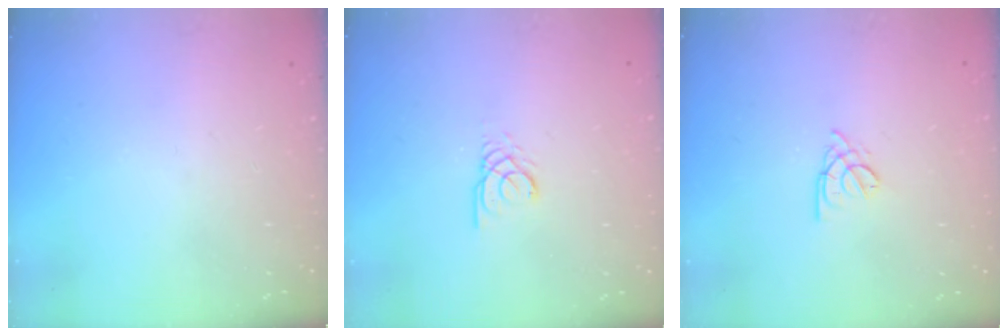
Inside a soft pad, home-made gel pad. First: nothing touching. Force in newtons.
{"total": 2.4, "press": 2.4, "slide": 0.4}
{"total": 1.6, "press": 1.5, "slide": 0.5}